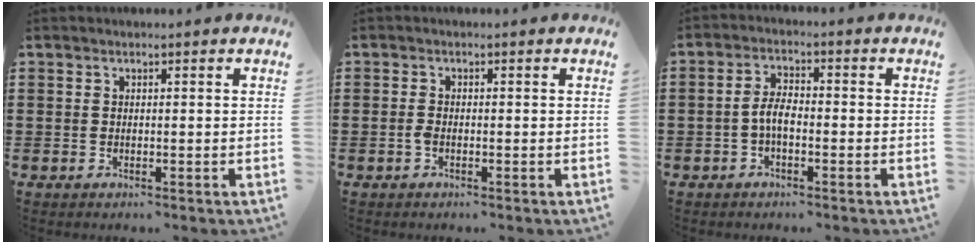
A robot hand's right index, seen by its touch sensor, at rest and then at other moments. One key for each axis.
{"total": 1.3, "fx": -0.5, "fy": 0.5, "fz": 1.0, "tx": -0.029, "ty": -0.005, "tz": -0.012}
{"total": 4.0, "fx": -1.1, "fy": 1.7, "fz": 3.4, "tx": -0.083, "ty": 0.000, "tz": -0.028}